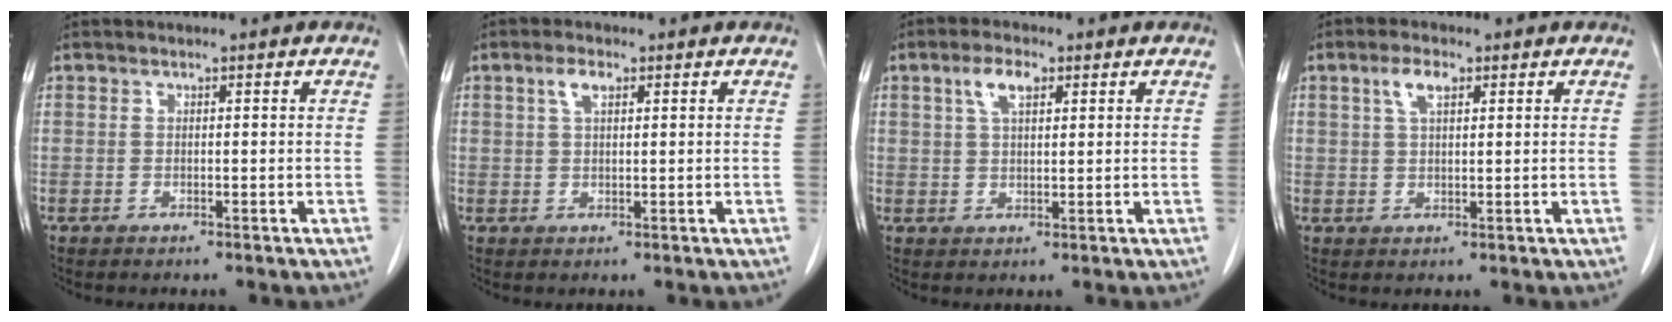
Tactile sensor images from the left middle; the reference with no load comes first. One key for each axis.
{"total": 2.5, "fx": 1.3, "fy": 1.0, "fz": 1.9, "tx": -0.042, "ty": 0.005, "tz": 0.027}
{"total": 4.3, "fx": 2.1, "fy": 1.7, "fz": 3.3, "tx": -0.070, "ty": 0.007, "tz": 0.042}
{"total": 3.5, "fx": 1.8, "fy": 1.3, "fz": 2.7, "tx": -0.059, "ty": 0.006, "tz": 0.037}